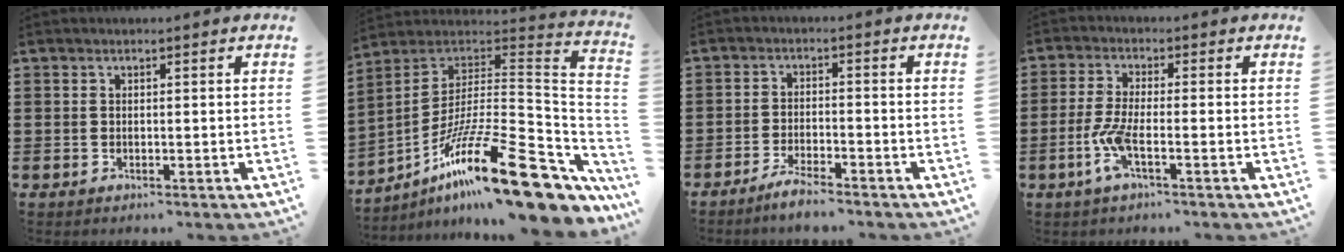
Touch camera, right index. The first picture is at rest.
{"total": 22.8, "force": [-13.4, 4.7, 17.9], "torque": [-0.294, 0.030, -0.226]}
{"total": 3.2, "force": [-3.0, 0.1, 1.0], "torque": [-0.020, 0.005, -0.059]}
{"total": 5.1, "force": [-2.1, 1.0, 4.5], "torque": [-0.112, -0.014, -0.047]}